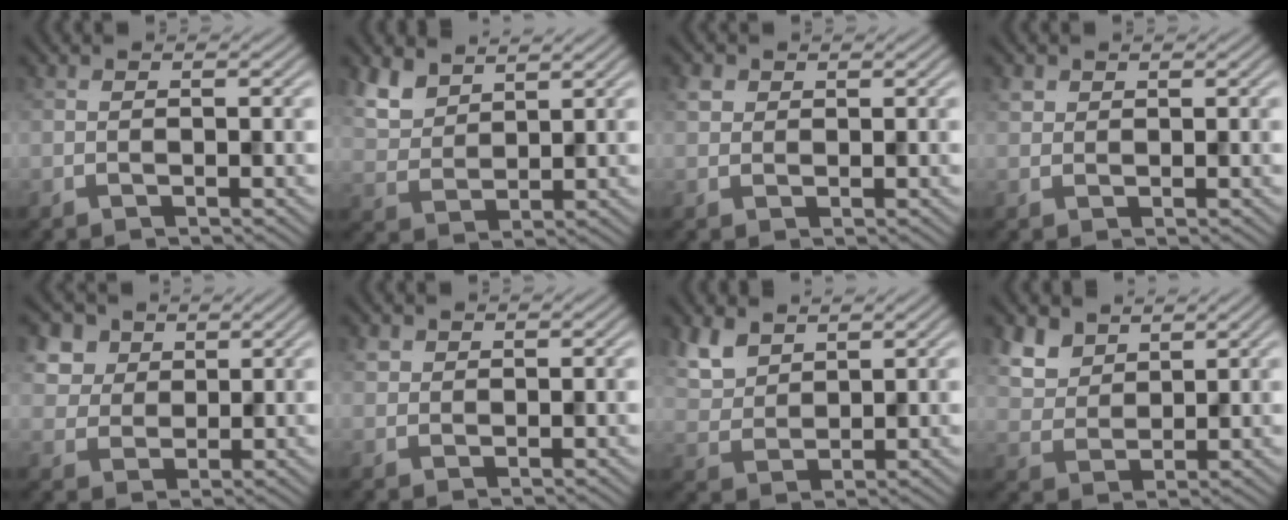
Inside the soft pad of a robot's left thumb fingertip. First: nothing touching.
{"total": 5.5, "force": [3.9, 2.8, 2.6], "torque": [-0.071, -0.001, 0.086]}
{"total": 1.6, "force": [0.7, 1.4, 0.5], "torque": [-0.014, 0.002, 0.013]}
{"total": 1.2, "force": [0.7, 0.9, 0.3], "torque": [-0.008, 0.001, 0.015]}
{"total": 5.9, "force": [3.1, 4.4, 2.4], "torque": [-0.083, -0.003, 0.061]}
{"total": 1.2, "force": [0.7, 1.0, 0.3], "torque": [-0.007, 0.001, 0.015]}
{"total": 5.6, "force": [3.7, 3.1, 2.9], "torque": [-0.079, 0.001, 0.081]}
{"total": 5.9, "force": [3.9, 3.5, 2.8], "torque": [-0.080, -0.005, 0.086]}